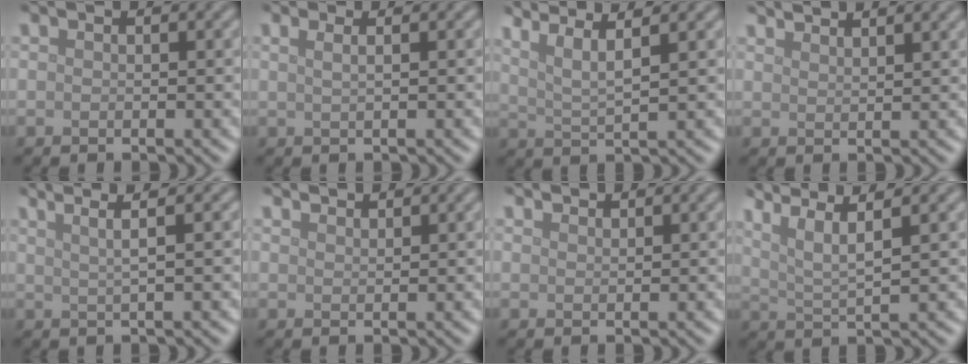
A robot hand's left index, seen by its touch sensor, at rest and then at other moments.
{"total": 2.6, "force": [1.3, 1.4, 1.8], "torque": [-0.011, 0.011, -0.009]}
{"total": 5.1, "force": [3.4, 1.1, 3.6], "torque": [-0.060, 0.022, 0.041]}
{"total": 3.7, "force": [3.3, 0.8, 1.3], "torque": [0.003, 0.009, 0.030]}
{"total": 4.9, "force": [3.0, 1.5, 3.6], "torque": [-0.043, 0.026, 0.011]}
{"total": 2.0, "force": [2.0, 0.2, 0.3], "torque": [-0.005, 0.001, 0.030]}
{"total": 1.7, "force": [1.7, 0.2, 0.2], "torque": [-0.007, 0.002, 0.025]}
{"total": 6.0, "force": [3.8, 1.2, 4.4], "torque": [-0.074, 0.019, 0.054]}